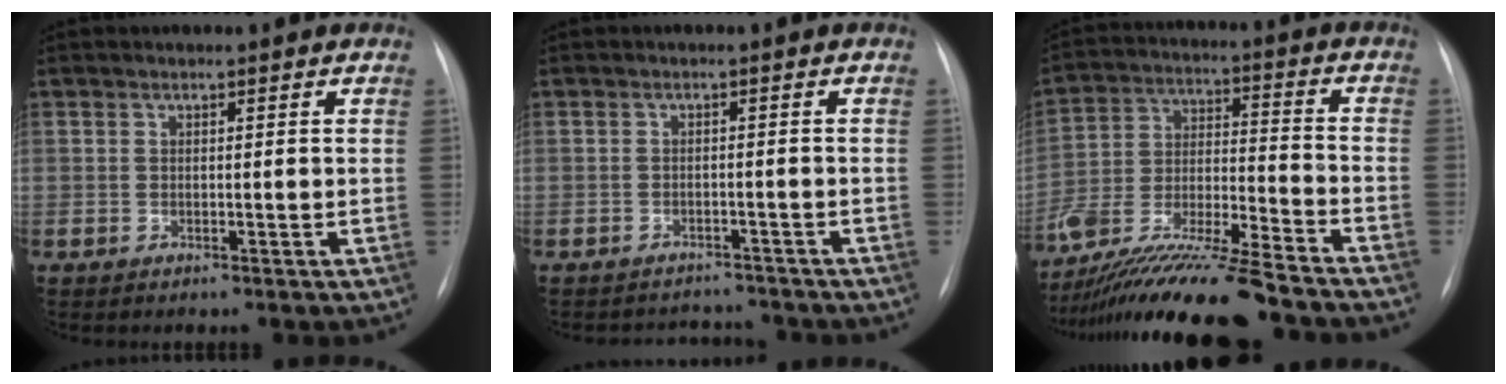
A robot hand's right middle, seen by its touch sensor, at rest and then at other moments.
{"total": 5.1, "force": [-4.9, 1.2, -0.4], "torque": [0.006, 0.010, -0.063]}
{"total": 21.8, "force": [-18.4, 1.0, 11.6], "torque": [-0.220, -0.029, -0.324]}